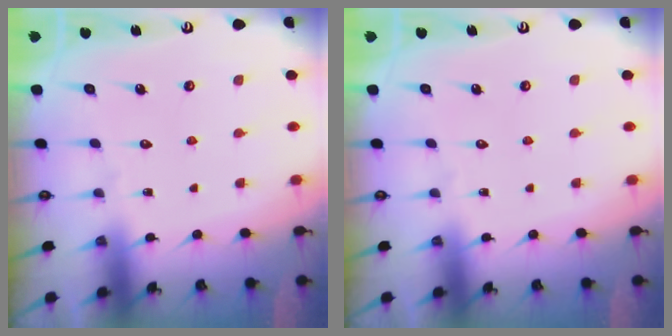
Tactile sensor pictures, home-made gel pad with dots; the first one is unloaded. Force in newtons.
{"total": 0.0}